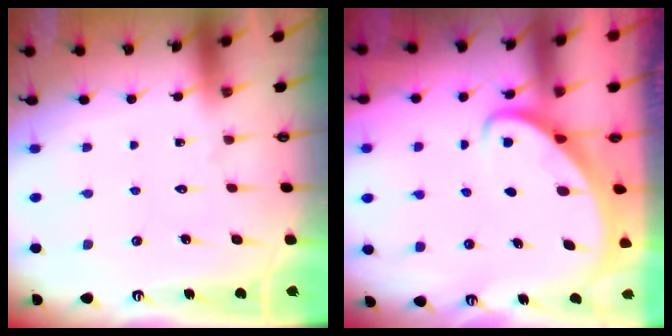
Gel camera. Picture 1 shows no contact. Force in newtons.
{"total": 2.5, "press": 2.5, "slide": 0.3}